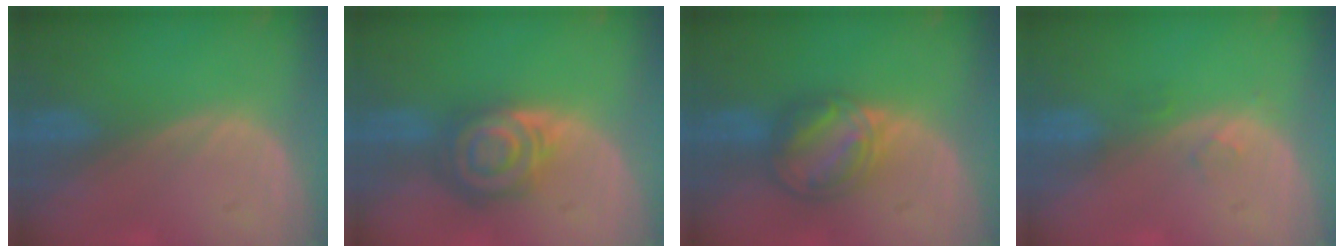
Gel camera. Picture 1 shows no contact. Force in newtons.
{"total": 8.0, "press": 7.1, "slide": 3.7}
{"total": 7.7, "press": 6.8, "slide": 3.6}
{"total": 1.4, "press": 1.4, "slide": 0.1}